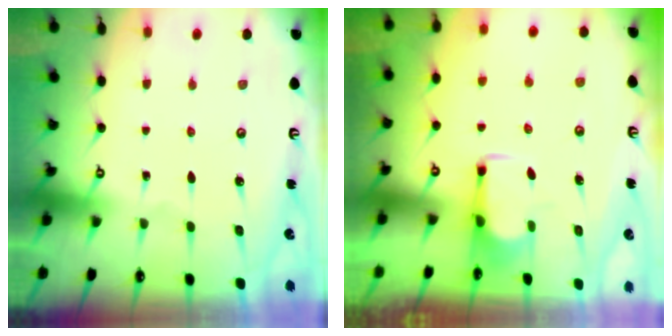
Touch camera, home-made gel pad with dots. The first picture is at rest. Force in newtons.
{"total": 2.8, "press": 2.6, "slide": 1.0}